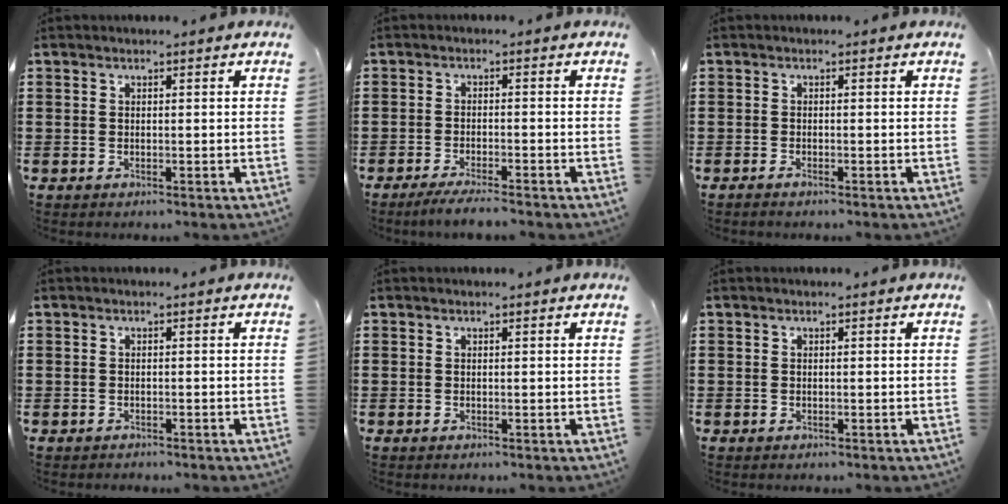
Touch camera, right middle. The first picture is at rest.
{"total": 2.9, "force": [-2.7, -0.2, 1.1], "torque": [-0.025, -0.006, -0.054]}
{"total": 0.6, "force": [-0.5, 0.0, 0.3], "torque": [-0.008, -0.004, -0.009]}
{"total": 0.6, "force": [-0.5, 0.1, -0.1], "torque": [0.002, 0.003, -0.013]}
{"total": 0.0}
{"total": 0.0}